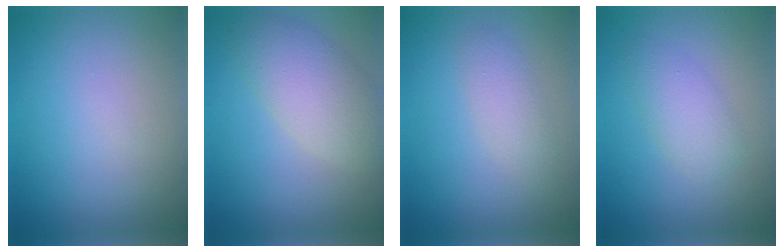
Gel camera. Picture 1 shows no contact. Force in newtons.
{"total": 5.1, "press": 5.1, "slide": 0.3}
{"total": 1.9, "press": 1.9, "slide": 0.1}
{"total": 2.7, "press": 2.7, "slide": 0.1}